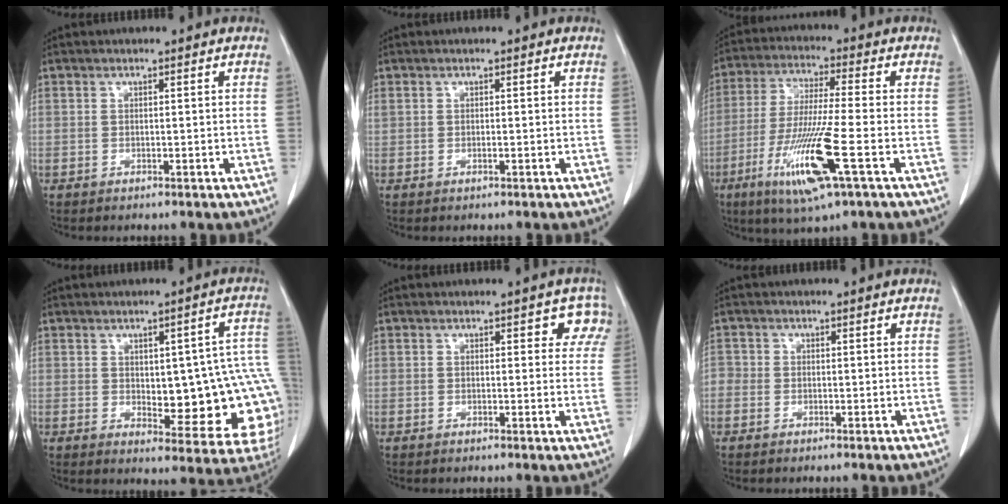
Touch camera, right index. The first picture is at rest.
{"total": 0.5, "force": [-0.1, 0.2, 0.5], "torque": [-0.016, -0.002, 0.003]}
{"total": 13.7, "force": [-5.4, 0.2, 12.6], "torque": [-0.260, -0.029, -0.100]}
{"total": 16.7, "force": [-1.2, 6.0, 15.5], "torque": [-0.132, 0.024, 0.006]}
{"total": 3.7, "force": [2.0, 2.4, 2.1], "torque": [0.001, 0.004, 0.009]}
{"total": 1.8, "force": [-0.5, 1.6, 0.7], "torque": [-0.009, 0.005, -0.014]}